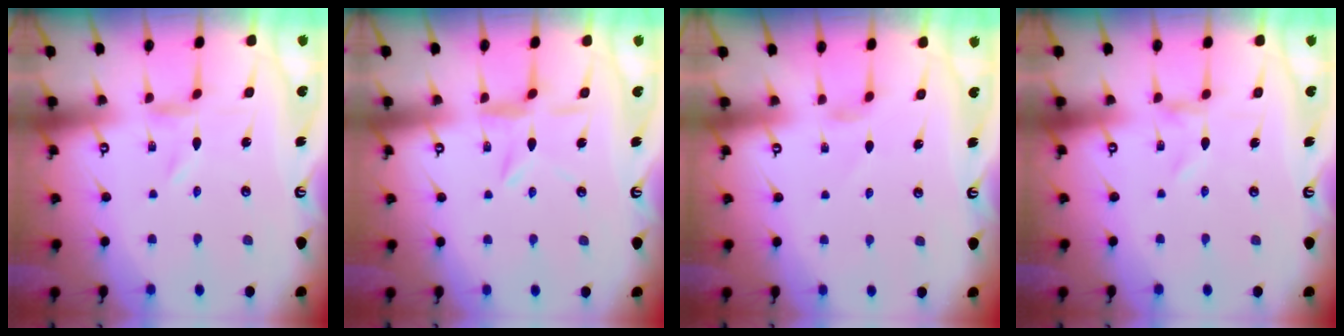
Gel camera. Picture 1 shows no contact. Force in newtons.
{"total": 5.2, "press": 5.2, "slide": 0.5}
{"total": 0.9, "press": 0.8, "slide": 0.3}
{"total": 0.0}